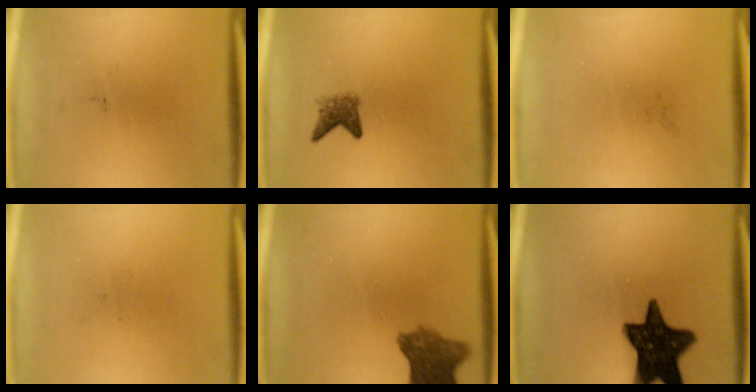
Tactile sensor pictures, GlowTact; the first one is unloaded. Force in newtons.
{"total": 2.3}
{"total": 0.0}
{"total": 0.0}
{"total": 7.1}
{"total": 15.1}